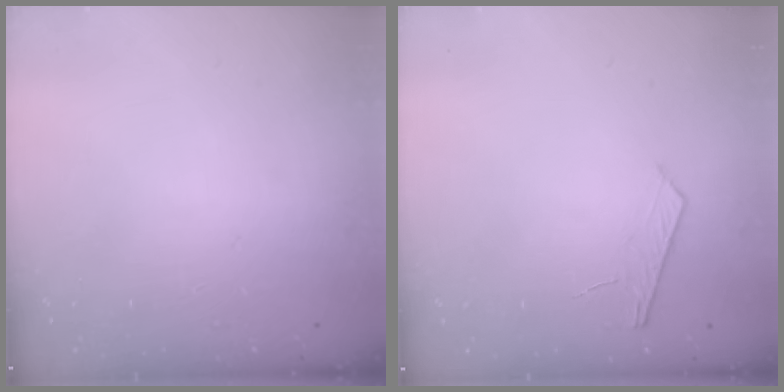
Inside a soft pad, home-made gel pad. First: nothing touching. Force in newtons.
{"total": 4.8, "press": 4.8, "slide": 0.5}